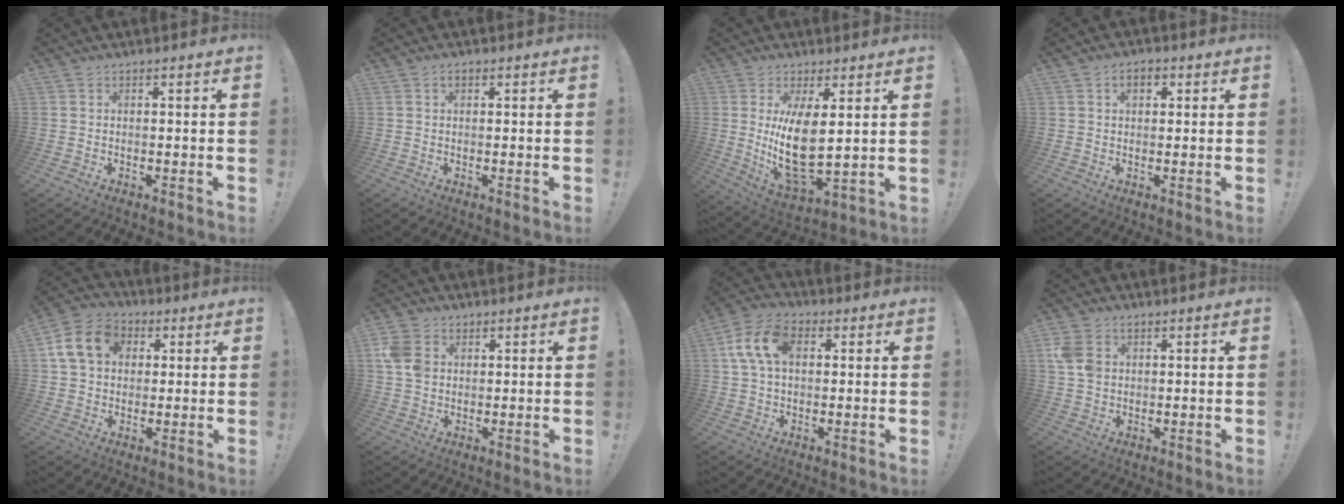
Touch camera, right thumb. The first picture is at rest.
{"total": 1.3, "force": [0.5, 0.7, 0.9], "torque": [-0.017, 0.003, 0.008]}
{"total": 13.6, "force": [3.2, 5.5, 12.1], "torque": [-0.229, -0.042, 0.053]}
{"total": 3.4, "force": [1.0, 2.2, 2.4], "torque": [-0.034, 0.004, 0.014]}
{"total": 14.7, "force": [3.9, 11.6, 8.2], "torque": [-0.127, 0.007, 0.080]}
{"total": 7.7, "force": [1.7, 6.4, 4.0], "torque": [-0.072, 0.006, 0.034]}
{"total": 12.9, "force": [3.0, 8.4, 9.2], "torque": [-0.169, 0.016, 0.060]}
{"total": 6.1, "force": [1.6, 4.7, 3.4], "torque": [-0.062, 0.005, 0.033]}